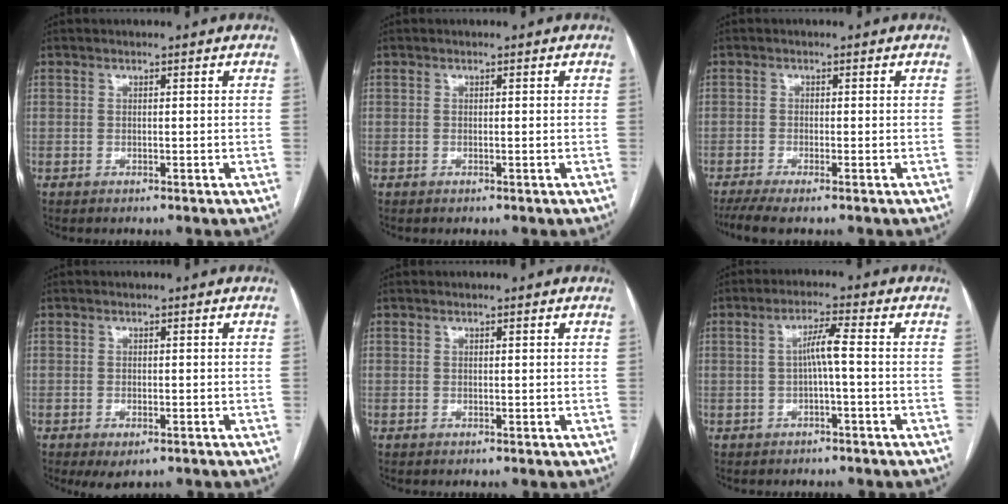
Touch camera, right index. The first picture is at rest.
{"total": 0.0}
{"total": 4.6, "force": [-3.2, 0.4, 3.3], "torque": [-0.056, -0.009, -0.056]}
{"total": 2.8, "force": [-1.5, 1.2, 2.0], "torque": [-0.028, -0.003, -0.014]}
{"total": 0.0}
{"total": 3.7, "force": [-0.3, -0.1, 3.7], "torque": [-0.067, 0.013, -0.002]}